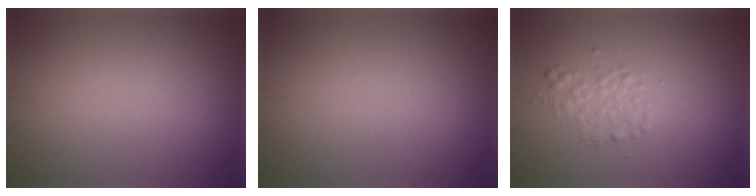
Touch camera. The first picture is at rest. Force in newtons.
{"total": 0.0}
{"total": 2.0, "press": 2.0, "slide": 0.0}